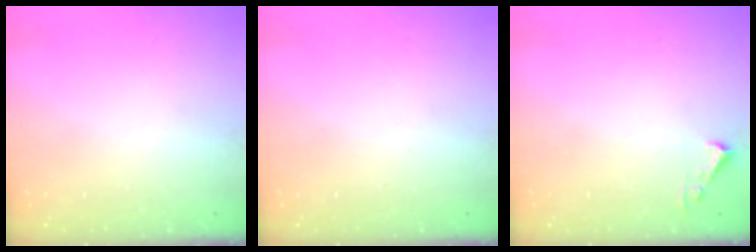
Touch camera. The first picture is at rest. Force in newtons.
{"total": 0.0}
{"total": 3.7, "press": 3.7, "slide": 0.5}